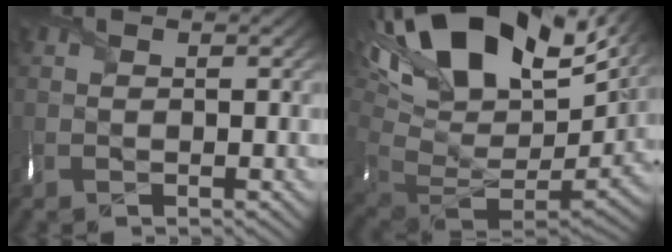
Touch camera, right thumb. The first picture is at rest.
{"total": 21.6, "force": [9.1, 11.6, 15.9], "torque": [-0.289, 0.002, 0.180]}